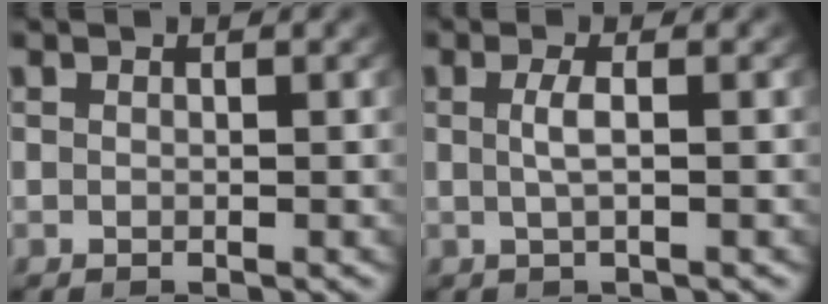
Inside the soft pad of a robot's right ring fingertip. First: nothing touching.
{"total": 1.6, "force": [-0.1, -0.1, 1.6], "torque": [-0.037, -0.006, 0.003]}